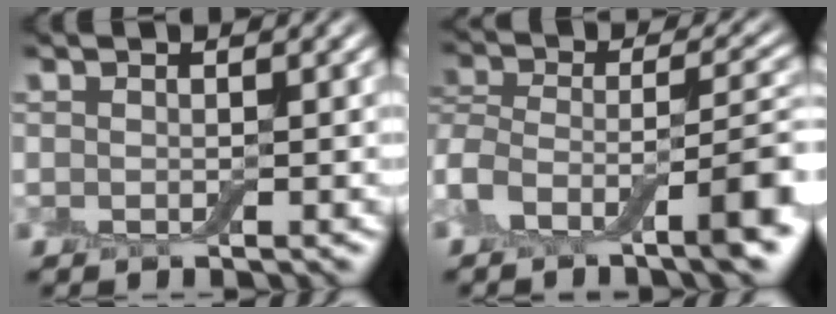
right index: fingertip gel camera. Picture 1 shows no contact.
{"total": 8.0, "force": [-4.0, 3.6, 5.9], "torque": [-0.090, 0.010, -0.083]}